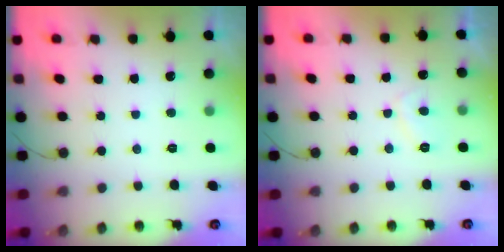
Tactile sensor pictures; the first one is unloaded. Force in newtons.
{"total": 2.5, "press": 2.4, "slide": 0.8}